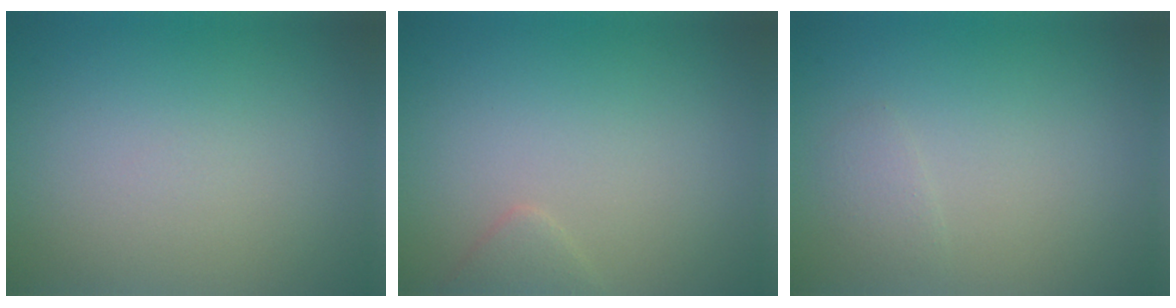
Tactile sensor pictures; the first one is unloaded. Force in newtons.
{"total": 1.2, "press": 1.2, "slide": 0.1}
{"total": 0.9, "press": 0.9, "slide": 0.0}